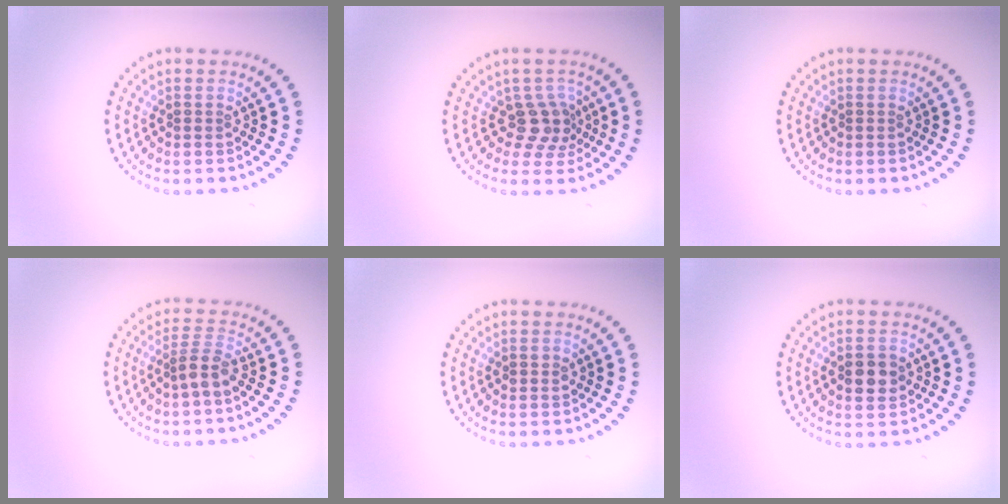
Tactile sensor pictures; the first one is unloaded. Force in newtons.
{"total": 2.9, "press": 2.2, "slide": 1.8}
{"total": 0.0}
{"total": 2.2, "press": 1.7, "slide": 1.5}
{"total": 1.0, "press": 1.0, "slide": 0.1}
{"total": 2.6, "press": 2.6, "slide": 0.2}